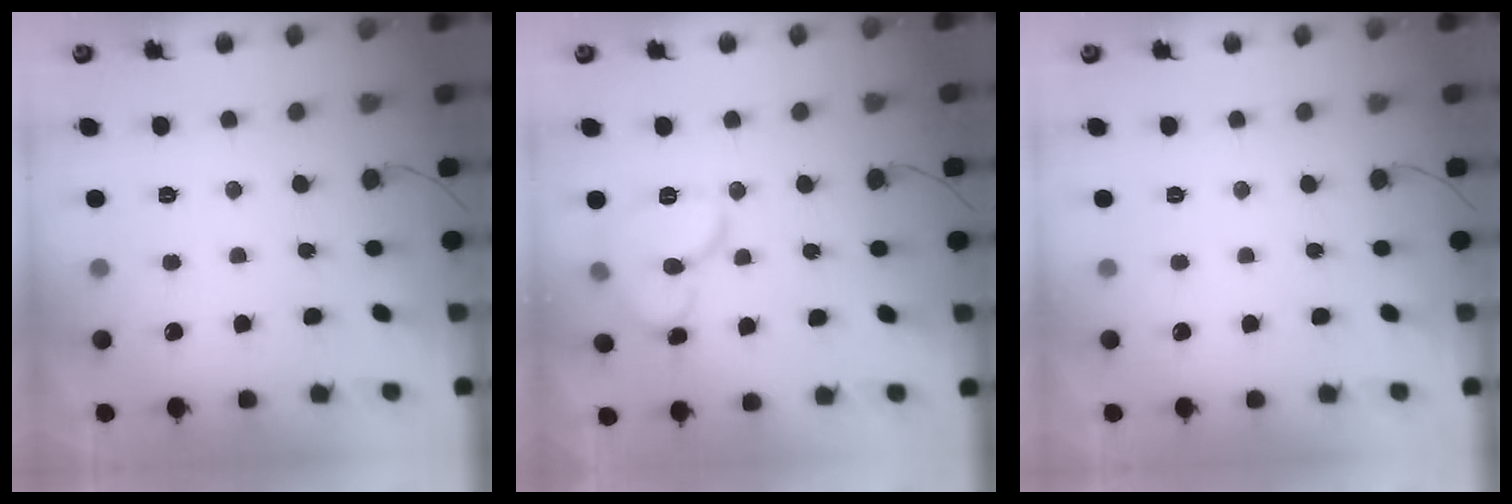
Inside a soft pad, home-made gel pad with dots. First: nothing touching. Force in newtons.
{"total": 11.4, "press": 11.4, "slide": 0.7}
{"total": 0.0}